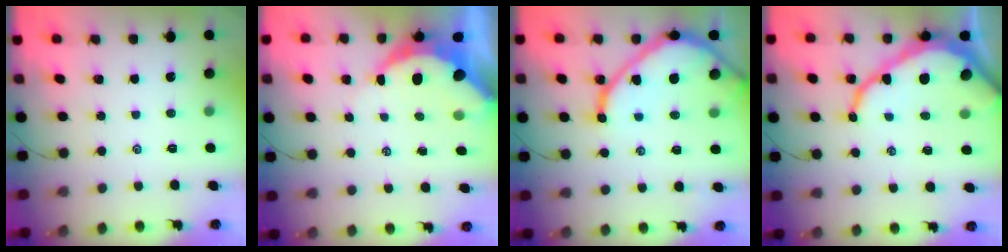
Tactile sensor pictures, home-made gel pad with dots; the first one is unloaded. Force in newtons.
{"total": 9.9, "press": 9.9, "slide": 1.0}
{"total": 13.6, "press": 13.5, "slide": 1.6}
{"total": 14.5, "press": 14.4, "slide": 1.3}